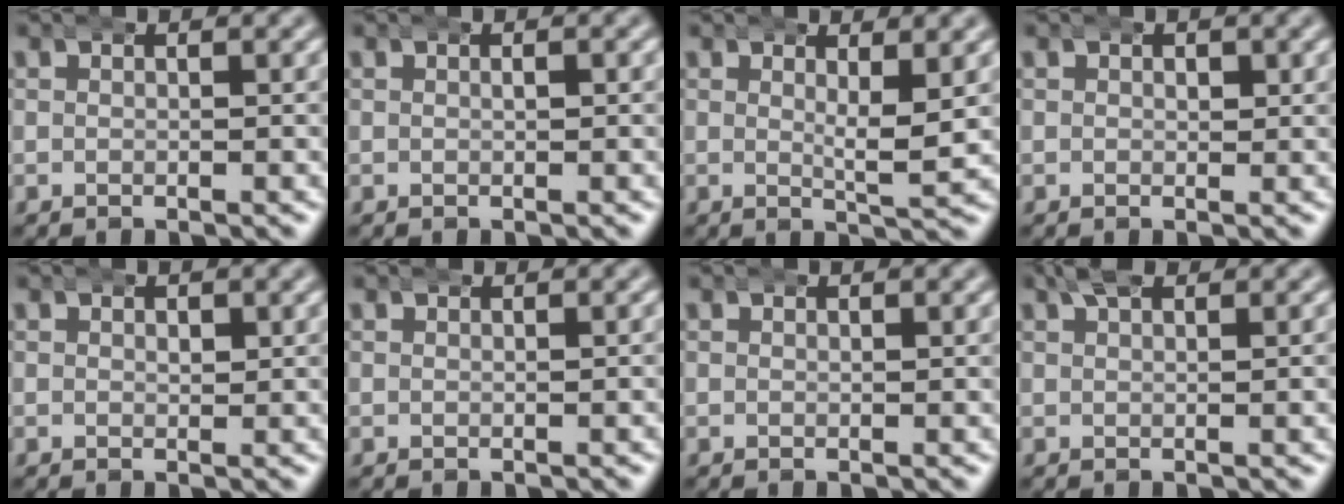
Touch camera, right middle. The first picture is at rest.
{"total": 0.8, "force": [0.2, 0.4, 0.7], "torque": [-0.004, 0.003, 0.000]}
{"total": 2.9, "force": [1.2, 0.3, 2.6], "torque": [-0.040, -0.007, 0.019]}
{"total": 0.8, "force": [0.3, 0.6, 0.5], "torque": [-0.005, -0.002, 0.005]}
{"total": 0.8, "force": [0.3, 0.5, 0.5], "torque": [-0.005, -0.004, 0.006]}
{"total": 0.0}
{"total": 0.0}
{"total": 1.1, "force": [0.9, 0.0, 0.7], "torque": [-0.010, 0.001, 0.014]}